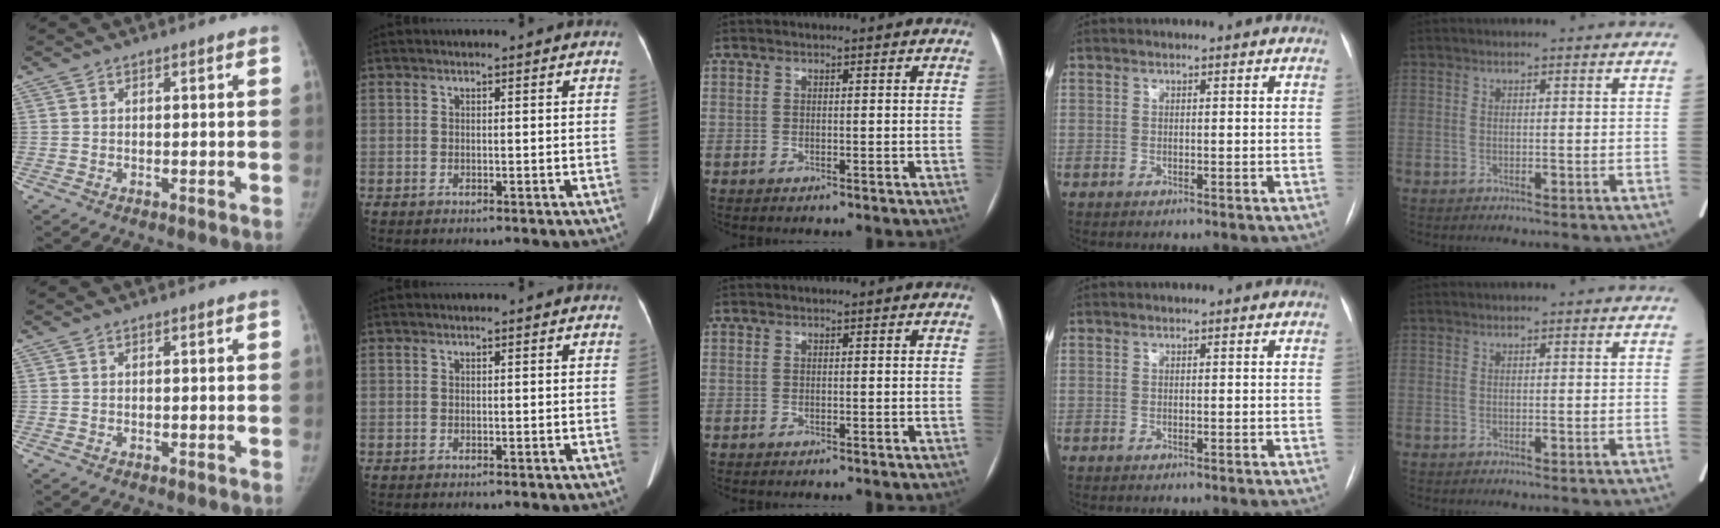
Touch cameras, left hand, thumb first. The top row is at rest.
{}